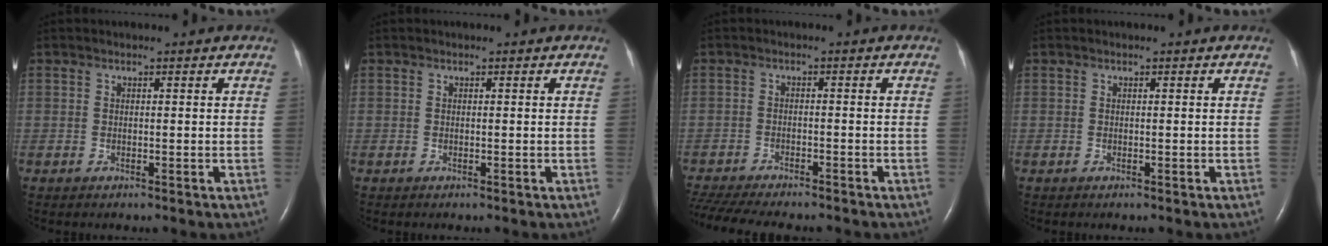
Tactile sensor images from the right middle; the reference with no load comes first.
{"total": 0.0}
{"total": 14.1, "force": [-12.3, 2.8, 6.3], "torque": [-0.135, -0.017, -0.177]}
{"total": 0.0}